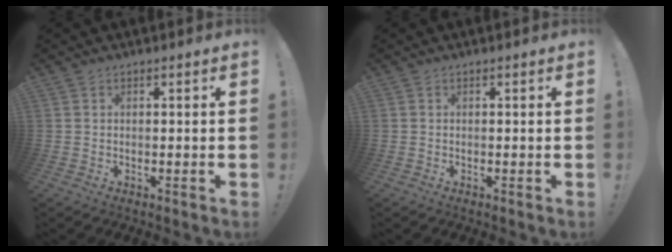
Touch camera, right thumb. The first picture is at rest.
{"total": 0.0}